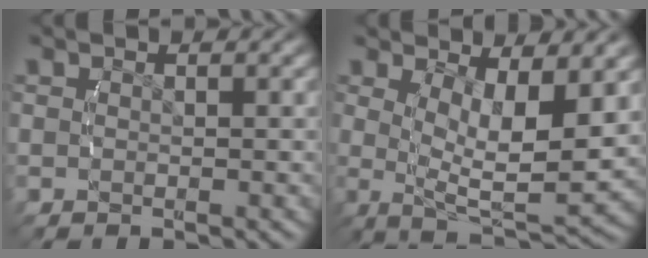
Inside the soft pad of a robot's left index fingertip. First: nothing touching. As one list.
[{"total": 7.9, "force": [0.0, 3.8, 6.9], "torque": [-0.118, -0.027, 0.000]}]